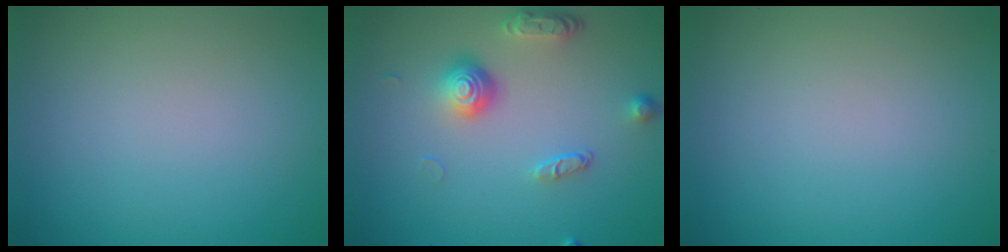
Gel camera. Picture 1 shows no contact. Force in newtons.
{"total": 3.7, "press": 2.7, "slide": 2.5}
{"total": 0.0}